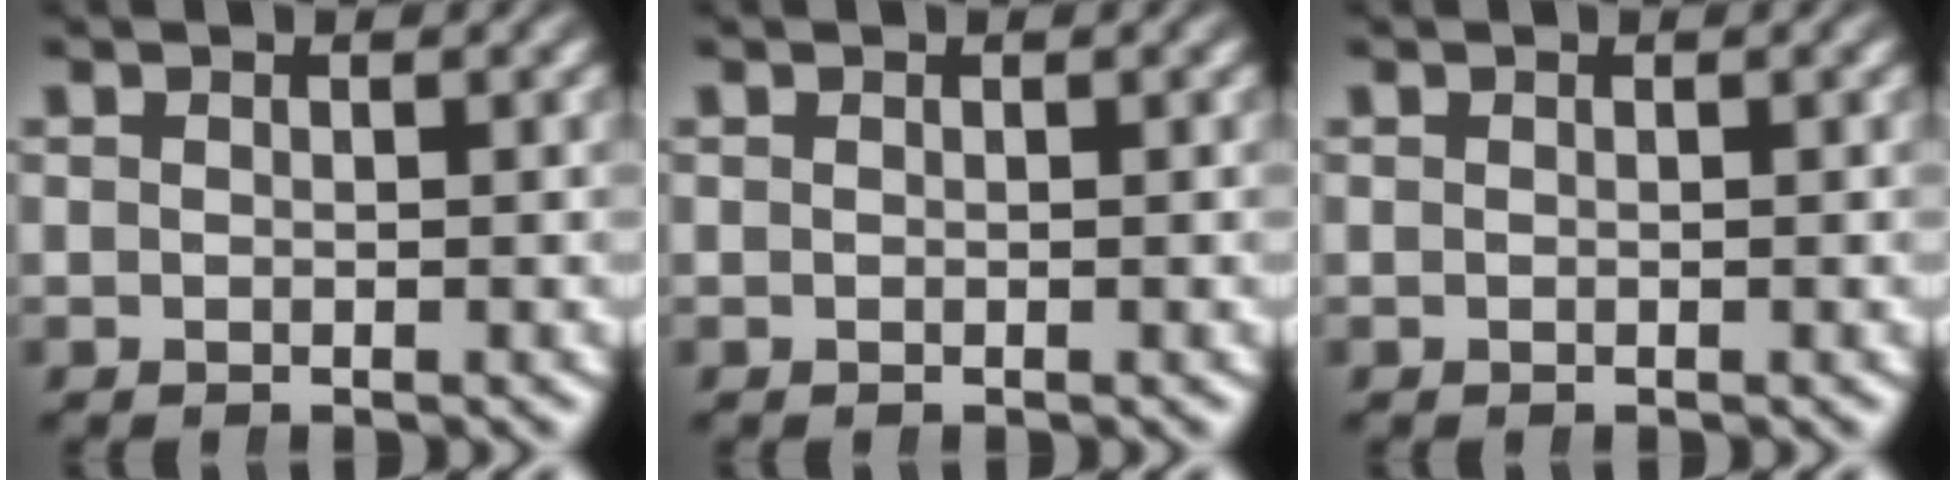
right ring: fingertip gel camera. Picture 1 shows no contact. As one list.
[{"total": 0.0}, {"total": 0.0}]